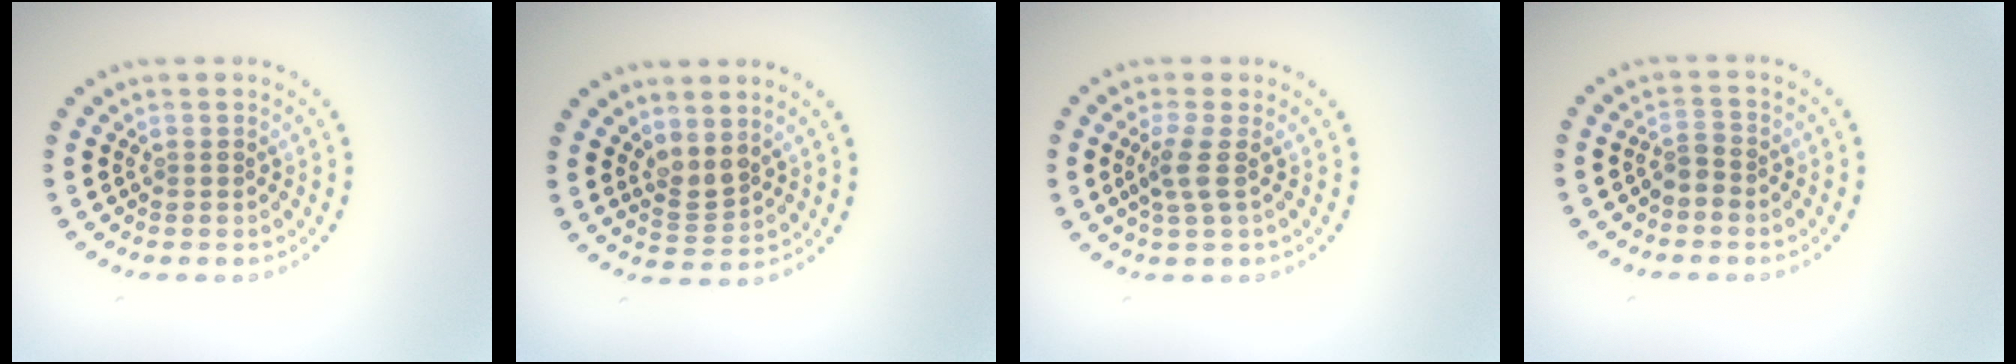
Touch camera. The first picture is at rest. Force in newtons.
{"total": 1.9, "press": 1.5, "slide": 1.2}
{"total": 2.0, "press": 1.5, "slide": 1.3}
{"total": 1.5, "press": 0.9, "slide": 1.1}